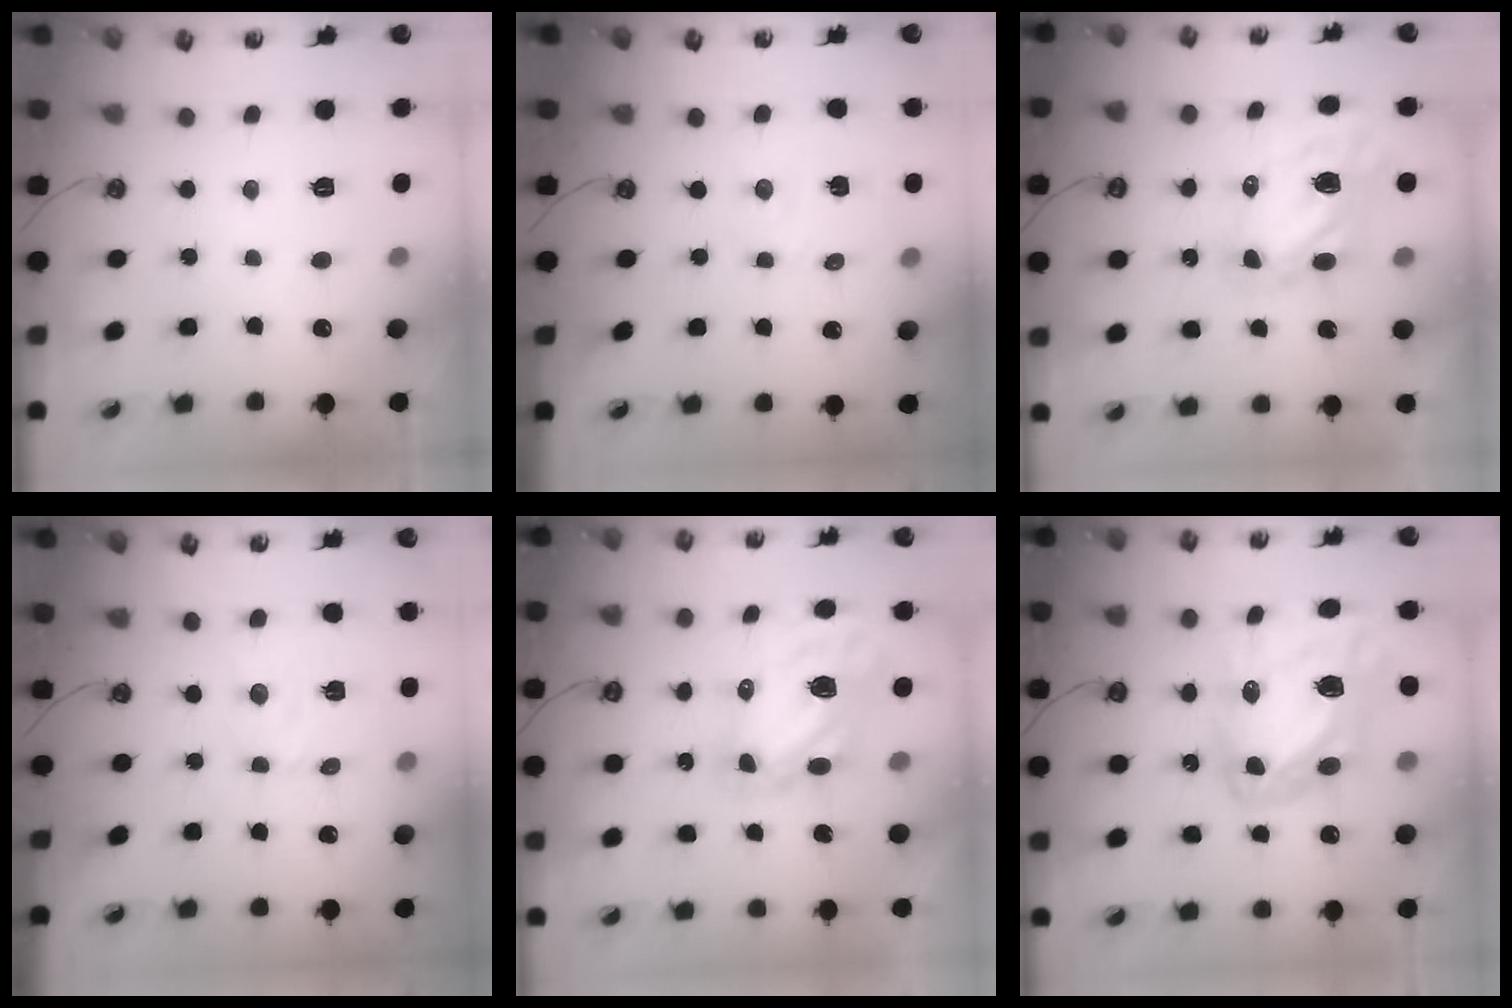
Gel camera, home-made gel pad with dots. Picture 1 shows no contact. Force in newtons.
{"total": 2.6, "press": 2.6, "slide": 0.4}
{"total": 7.4, "press": 7.4, "slide": 0.6}
{"total": 3.4, "press": 3.3, "slide": 0.6}
{"total": 7.9, "press": 7.9, "slide": 0.6}
{"total": 18.0, "press": 17.9, "slide": 1.8}